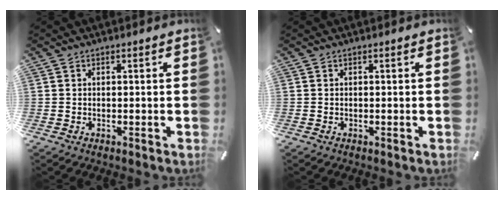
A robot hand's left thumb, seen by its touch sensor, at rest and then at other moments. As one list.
[{"total": 0.0}]